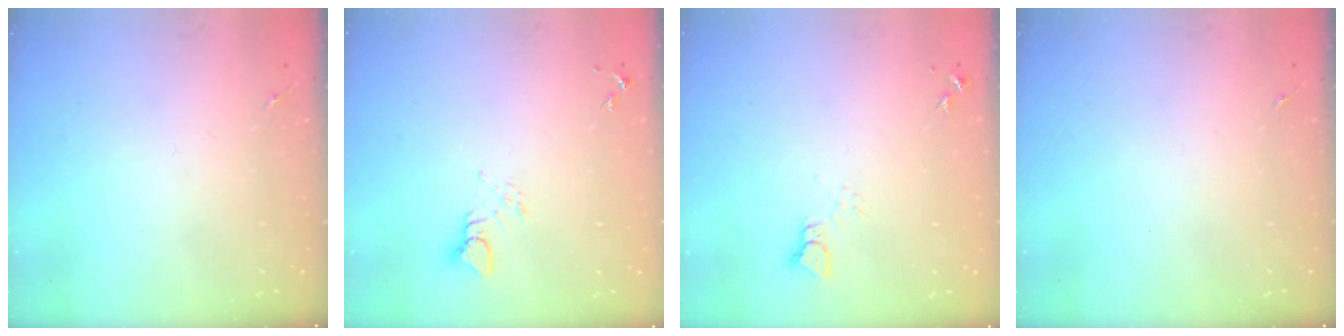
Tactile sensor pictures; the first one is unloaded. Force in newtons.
{"total": 4.0, "press": 4.0, "slide": 0.1}
{"total": 2.5, "press": 2.5, "slide": 0.1}
{"total": 0.0}